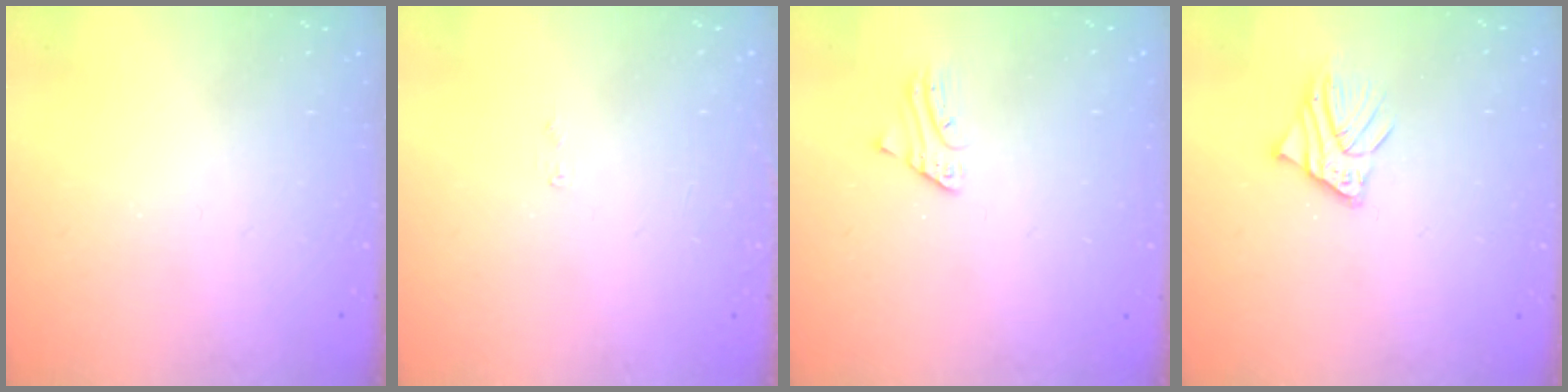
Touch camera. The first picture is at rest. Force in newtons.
{"total": 4.1, "press": 4.1, "slide": 0.0}
{"total": 1.7, "press": 1.7, "slide": 0.2}
{"total": 4.2, "press": 4.1, "slide": 0.5}